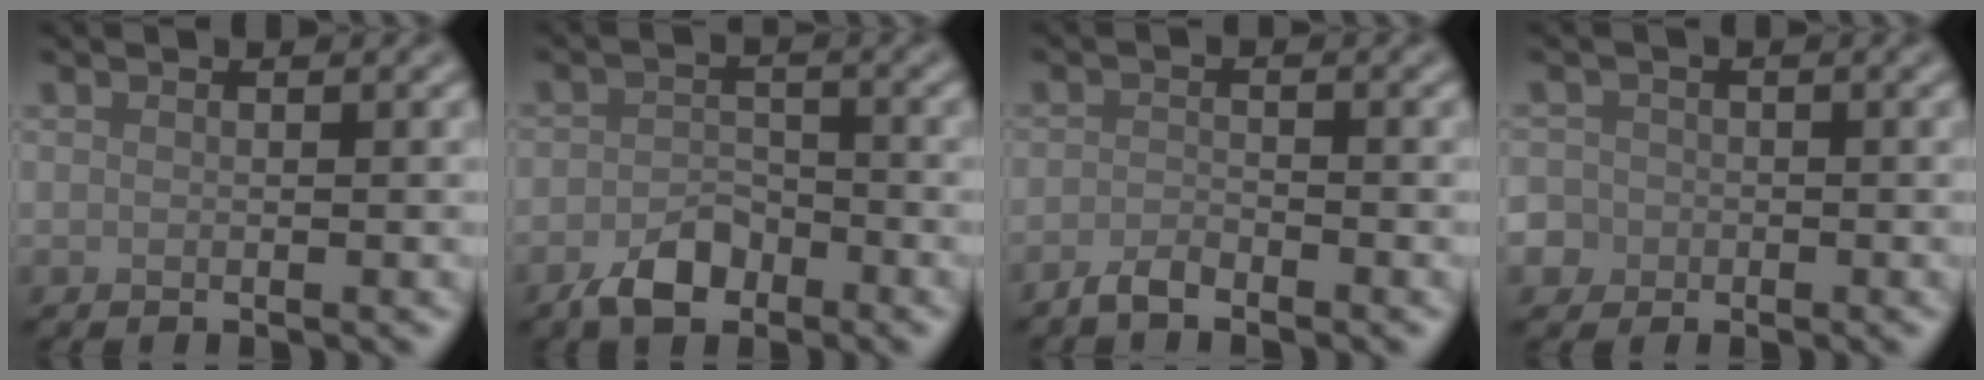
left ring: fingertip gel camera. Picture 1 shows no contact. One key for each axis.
{"total": 3.6, "fx": -2.4, "fy": 2.1, "fz": 1.8, "tx": -0.026, "ty": 0.003, "tz": -0.048}
{"total": 1.6, "fx": -1.4, "fy": 0.4, "fz": 0.7, "tx": -0.014, "ty": 0.002, "tz": -0.031}
{"total": 4.5, "fx": -1.8, "fy": 4.0, "fz": 0.9, "tx": -0.001, "ty": 0.001, "tz": -0.054}